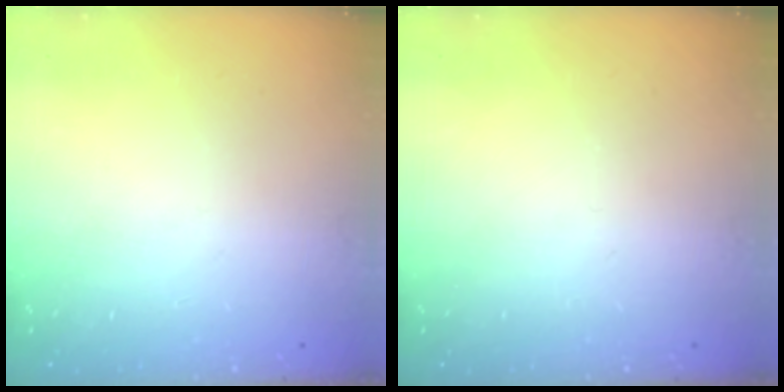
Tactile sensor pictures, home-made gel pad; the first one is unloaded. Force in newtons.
{"total": 0.0}